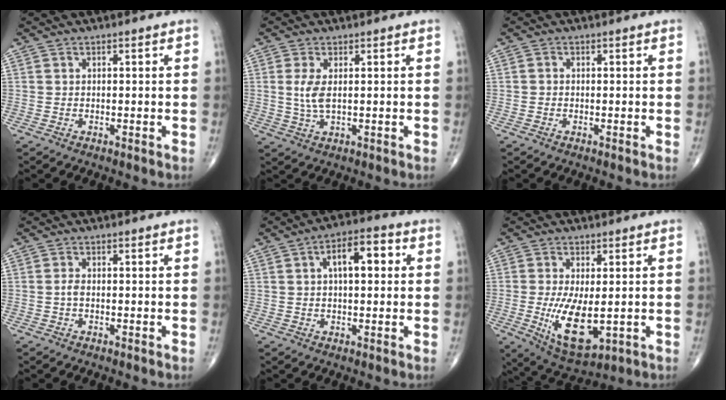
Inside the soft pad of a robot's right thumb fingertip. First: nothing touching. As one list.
[{"total": 4.1, "force": [0.6, 1.6, 3.8], "torque": [-0.091, -0.006, 0.017]}, {"total": 0.5, "force": [-0.1, 0.5, 0.2], "torque": [-0.002, 0.001, -0.006]}, {"total": 1.1, "force": [-0.2, 0.5, 0.9], "torque": [-0.021, 0.000, -0.006]}, {"total": 8.3, "force": [1.9, 3.8, 7.1], "torque": [-0.093, 0.018, 0.020]}, {"total": 11.1, "force": [-1.5, 4.8, 9.9], "torque": [-0.174, -0.028, -0.011]}]